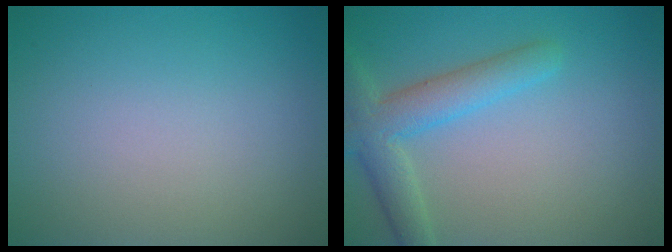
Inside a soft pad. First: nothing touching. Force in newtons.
{"total": 4.4, "press": 4.4, "slide": 0.2}